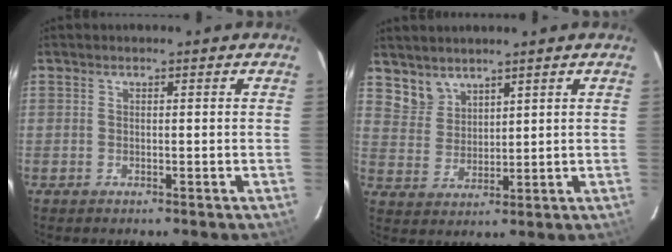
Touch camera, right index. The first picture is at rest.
{"total": 5.0, "force": [4.3, 2.5, 0.4], "torque": [-0.004, 0.008, 0.095]}